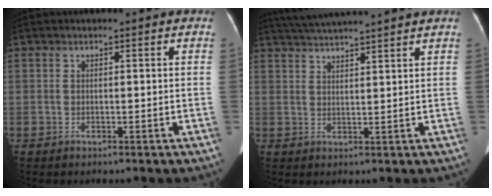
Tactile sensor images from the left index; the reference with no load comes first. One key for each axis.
{"total": 7.9, "fx": 7.2, "fy": -1.3, "fz": 3.1, "tx": -0.060, "ty": 0.021, "tz": 0.113}